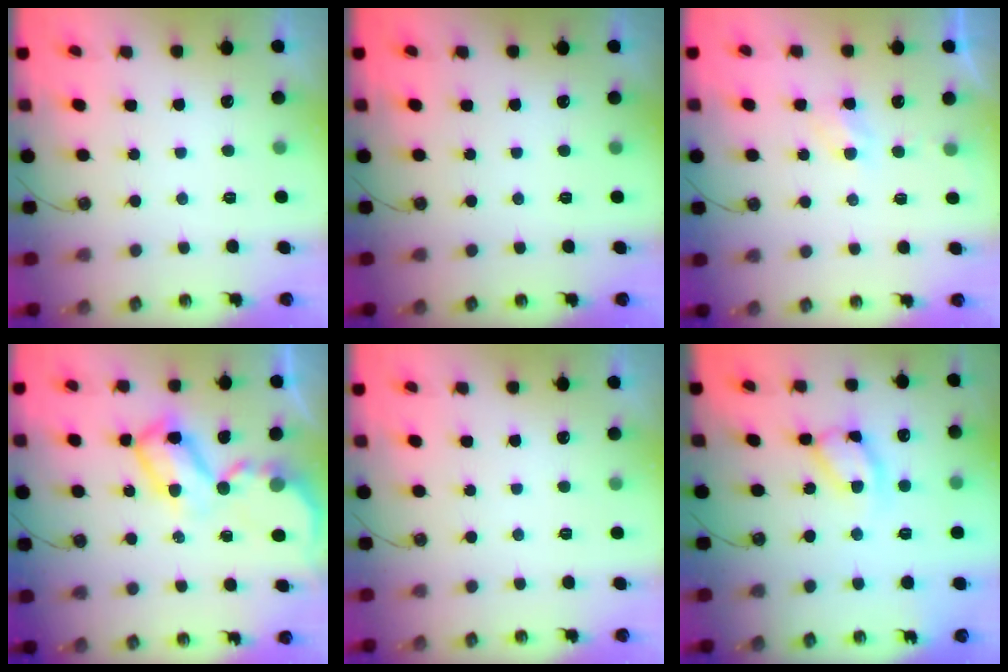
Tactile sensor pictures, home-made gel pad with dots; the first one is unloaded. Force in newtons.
{"total": 0.0}
{"total": 3.8, "press": 3.7, "slide": 0.6}
{"total": 10.4, "press": 10.3, "slide": 0.8}
{"total": 0.0}
{"total": 12.4, "press": 12.4, "slide": 1.0}